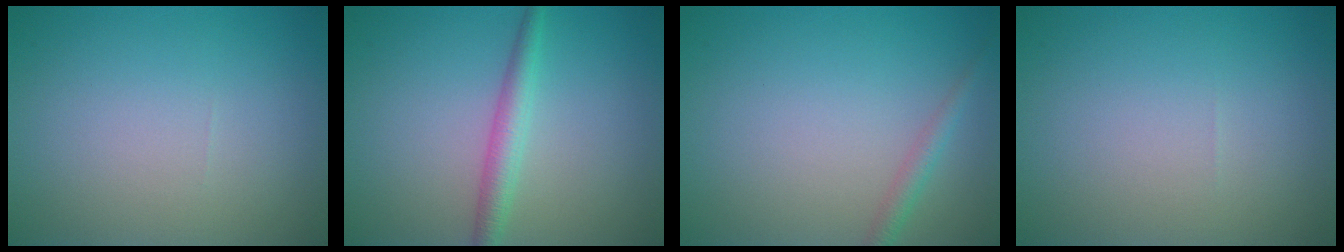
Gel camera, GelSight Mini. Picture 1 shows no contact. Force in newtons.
{"total": 2.5, "press": 2.5, "slide": 0.0}
{"total": 1.5, "press": 1.5, "slide": 0.1}
{"total": 0.0}